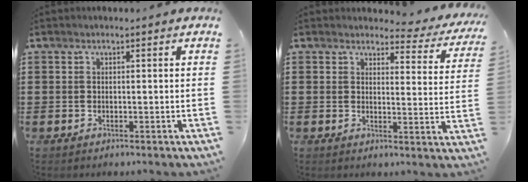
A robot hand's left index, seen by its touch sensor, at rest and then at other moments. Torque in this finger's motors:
{"motor_torque": [-0.80, -0.67, -0.42, -0.21]}